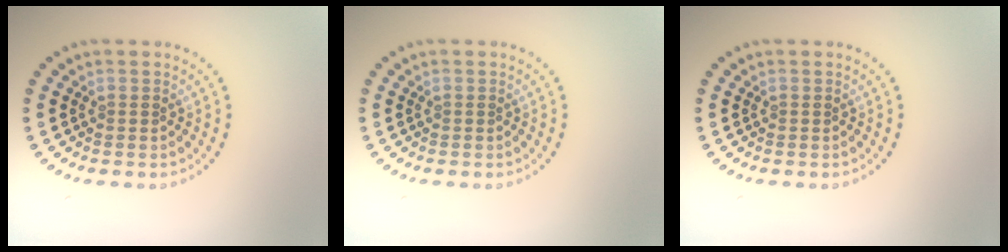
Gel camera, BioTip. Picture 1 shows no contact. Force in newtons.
{"total": 0.0}
{"total": 0.0}